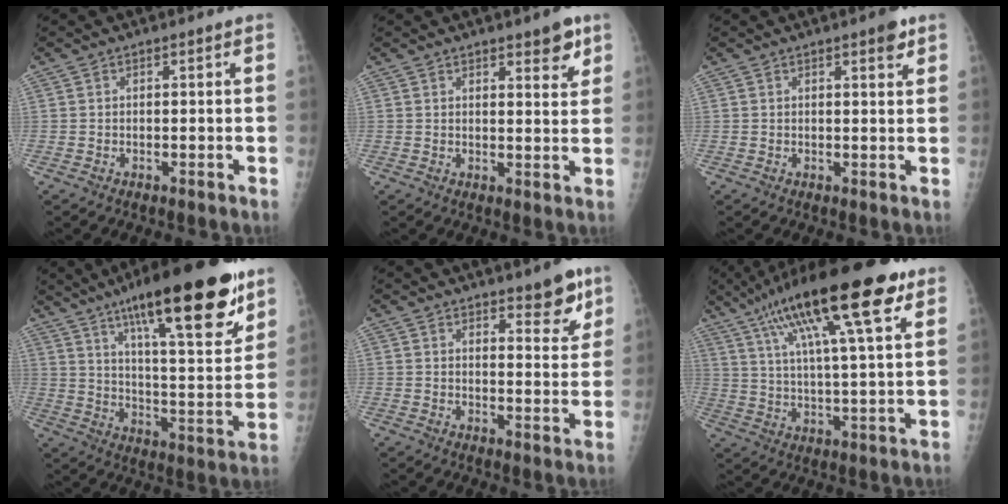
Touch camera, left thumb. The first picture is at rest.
{"total": 4.9, "force": [3.1, 1.7, 3.4], "torque": [-0.028, -0.018, 0.038]}
{"total": 2.8, "force": [1.7, 0.8, 2.1], "torque": [-0.021, -0.007, 0.019]}
{"total": 26.6, "force": [15.9, 6.6, 20.3], "torque": [-0.290, -0.047, 0.247]}
{"total": 6.9, "force": [4.7, 2.4, 4.5], "torque": [-0.034, -0.032, 0.062]}
{"total": 23.3, "force": [12.5, 5.1, 19.0], "torque": [-0.316, -0.008, 0.205]}